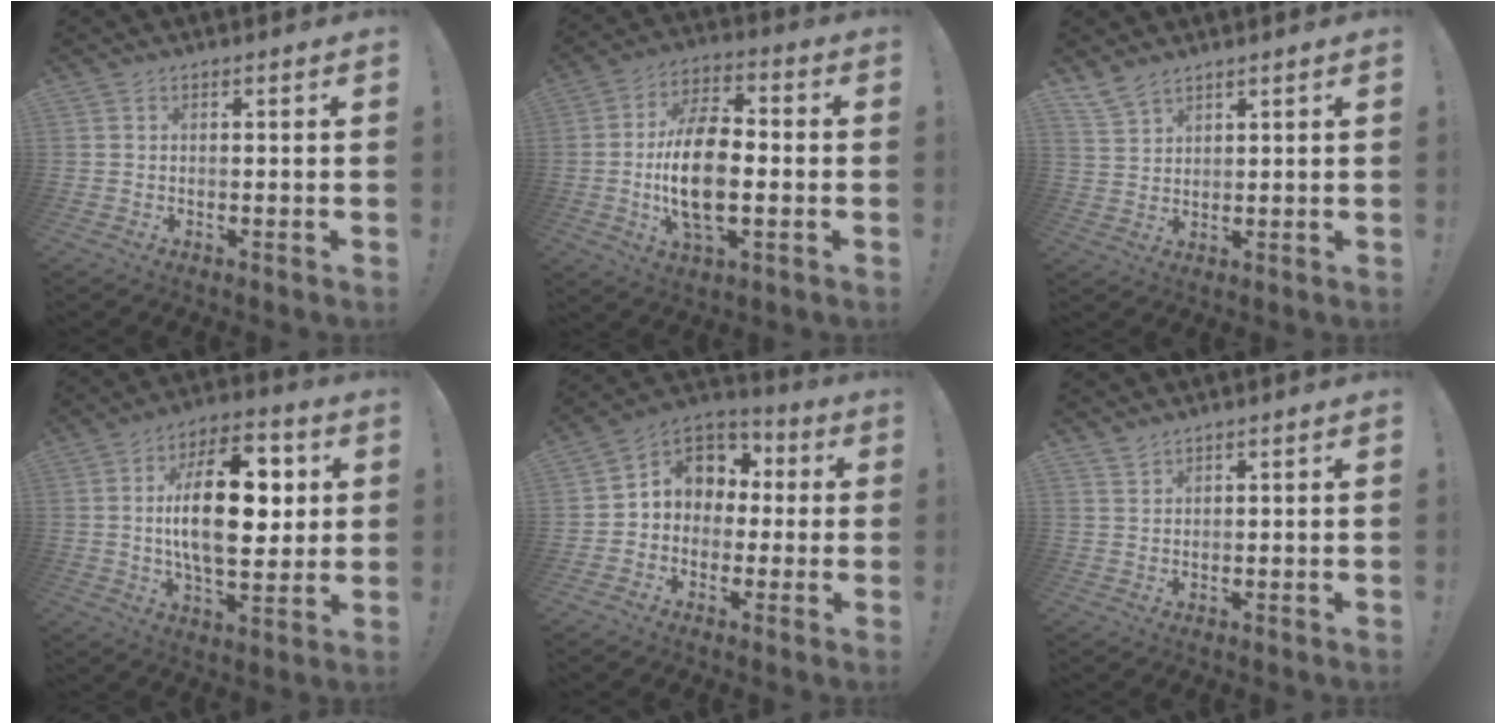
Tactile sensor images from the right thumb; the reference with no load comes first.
{"total": 16.5, "force": [-2.0, 8.6, 14.0], "torque": [-0.269, -0.001, -0.042]}
{"total": 5.0, "force": [4.2, 2.0, 1.8], "torque": [-0.036, -0.022, 0.082]}
{"total": 21.7, "force": [3.2, 10.7, 18.6], "torque": [-0.301, 0.002, 0.044]}
{"total": 9.5, "force": [1.5, 8.5, 3.8], "torque": [-0.045, -0.003, 0.035]}
{"total": 1.6, "force": [1.5, 0.2, 0.4], "torque": [-0.009, -0.007, 0.028]}